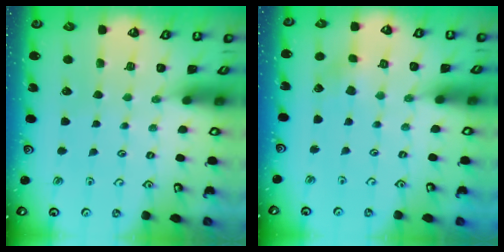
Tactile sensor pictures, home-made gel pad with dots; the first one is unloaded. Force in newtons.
{"total": 2.8, "press": 2.7, "slide": 0.6}